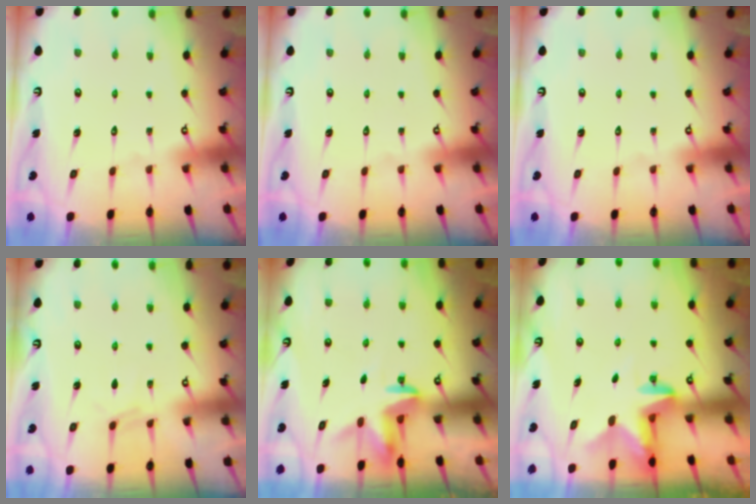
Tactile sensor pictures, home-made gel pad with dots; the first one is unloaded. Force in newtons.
{"total": 0.0}
{"total": 0.0}
{"total": 4.0, "press": 3.9, "slide": 0.5}
{"total": 3.4, "press": 3.4, "slide": 0.3}
{"total": 2.7, "press": 2.6, "slide": 0.6}